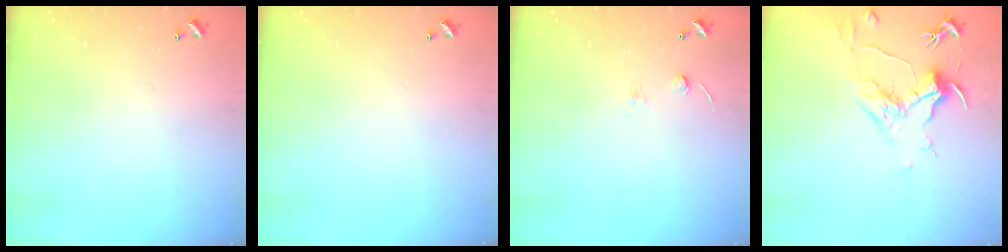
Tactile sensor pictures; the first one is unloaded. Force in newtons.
{"total": 0.0}
{"total": 2.5, "press": 2.4, "slide": 0.8}
{"total": 1.5, "press": 1.3, "slide": 0.8}